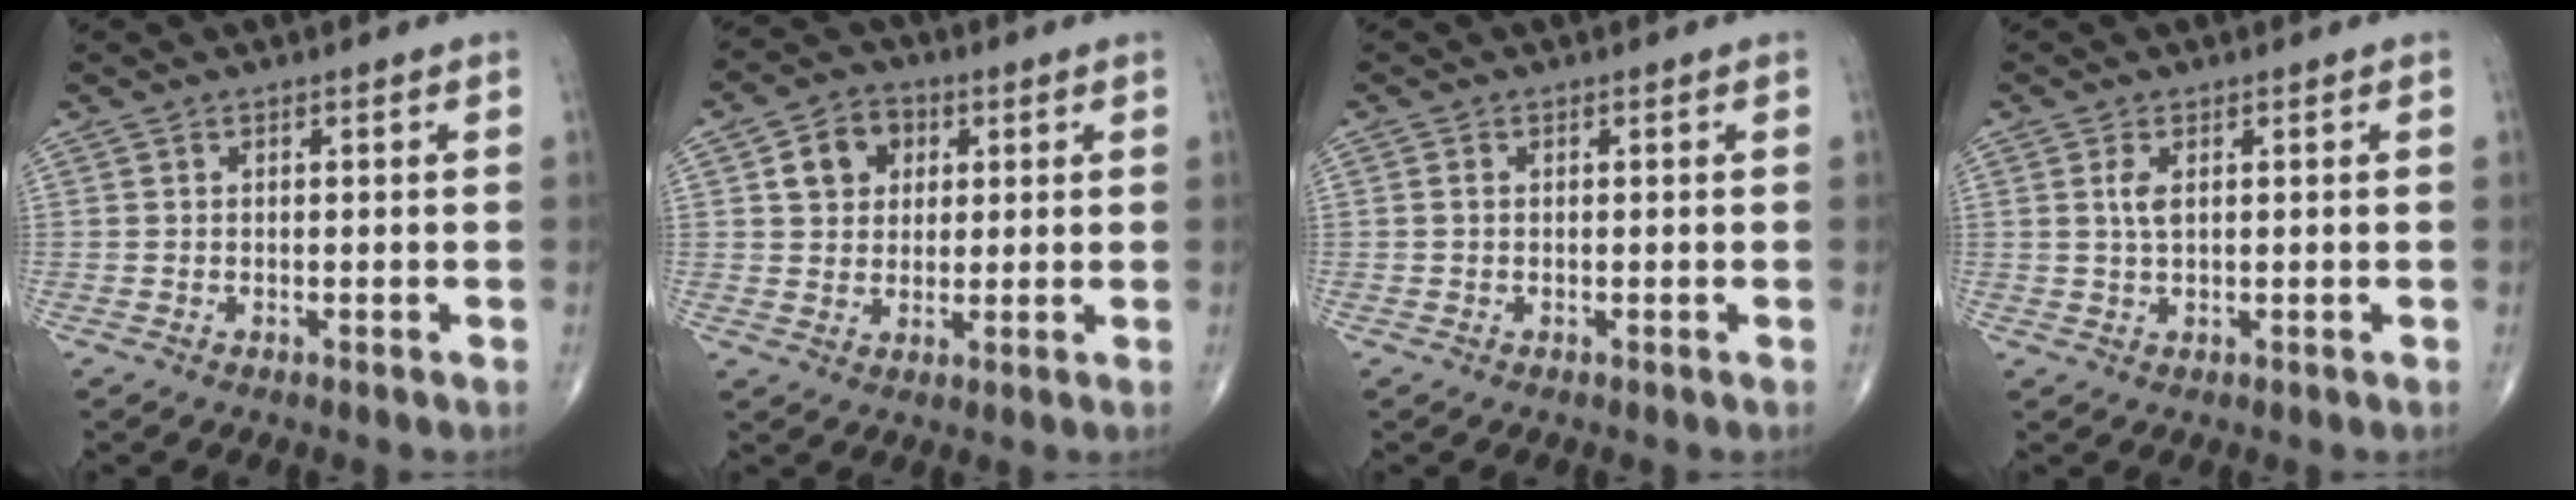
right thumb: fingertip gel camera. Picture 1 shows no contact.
{"total": 7.6, "force": [2.3, 6.2, 3.7], "torque": [-0.031, -0.001, 0.035]}
{"total": 0.7, "force": [0.0, 0.5, 0.4], "torque": [-0.009, 0.000, 0.000]}
{"total": 2.5, "force": [0.7, 1.1, 2.1], "torque": [-0.047, 0.002, 0.017]}